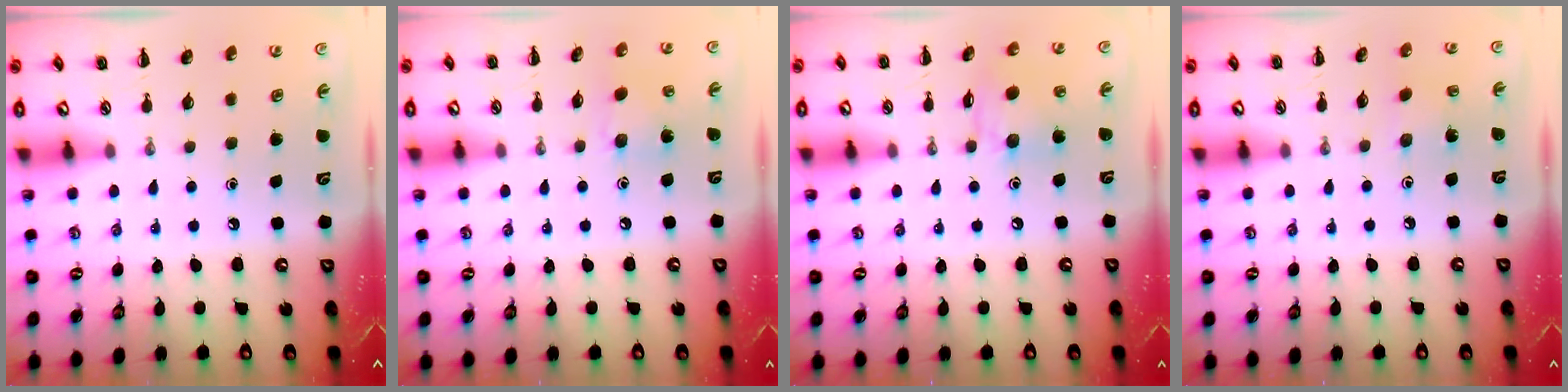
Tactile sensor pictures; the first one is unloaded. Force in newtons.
{"total": 5.6, "press": 5.6, "slide": 0.6}
{"total": 9.4, "press": 9.3, "slide": 1.3}
{"total": 2.7, "press": 2.6, "slide": 0.8}